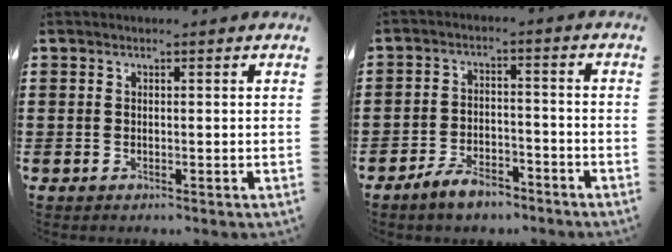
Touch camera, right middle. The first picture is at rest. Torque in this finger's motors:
{"motor_torque": [2.14, 0.00, 0.20, 0.06]}